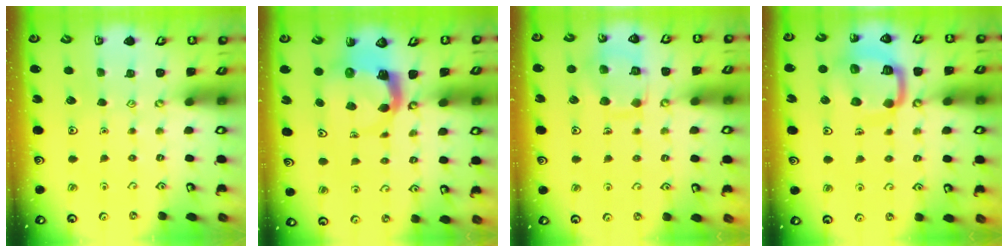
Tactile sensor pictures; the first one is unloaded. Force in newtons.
{"total": 4.4, "press": 4.3, "slide": 0.8}
{"total": 11.9, "press": 11.9, "slide": 0.9}
{"total": 13.1, "press": 13.1, "slide": 1.1}